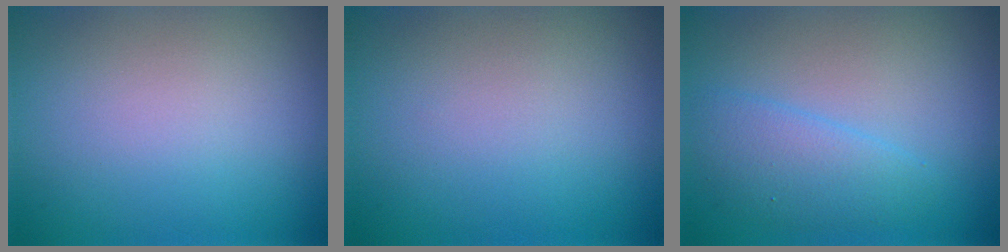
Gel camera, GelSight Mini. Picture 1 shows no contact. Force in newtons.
{"total": 0.0}
{"total": 2.8, "press": 2.8, "slide": 0.2}